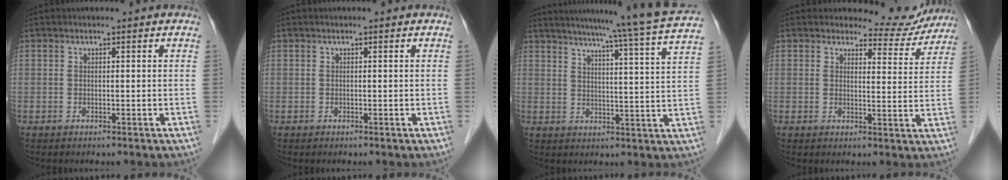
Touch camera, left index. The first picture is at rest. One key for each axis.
{"total": 0.0}
{"total": 19.1, "fx": 16.3, "fy": -2.0, "fz": 9.9, "tx": -0.156, "ty": -0.034, "tz": 0.194}
{"total": 6.5, "fx": 6.2, "fy": 1.8, "fz": -0.5, "tx": 0.014, "ty": -0.019, "tz": 0.063}